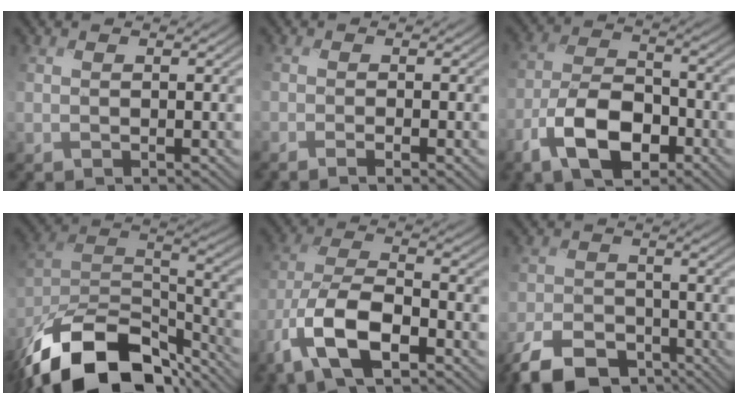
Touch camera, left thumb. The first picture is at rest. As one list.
[{"total": 1.7, "force": [-1.1, -0.3, 1.3], "torque": [-0.022, 0.003, -0.022]}, {"total": 9.5, "force": [-4.9, 4.4, 6.8], "torque": [-0.135, 0.004, -0.105]}, {"total": 17.9, "force": [-12.6, 8.0, 10.0], "torque": [-0.232, -0.027, -0.212]}, {"total": 11.3, "force": [-6.0, 4.1, 8.7], "torque": [-0.178, -0.004, -0.128]}, {"total": 8.5, "force": [-6.2, 4.2, 3.9], "torque": [-0.079, -0.011, -0.118]}]